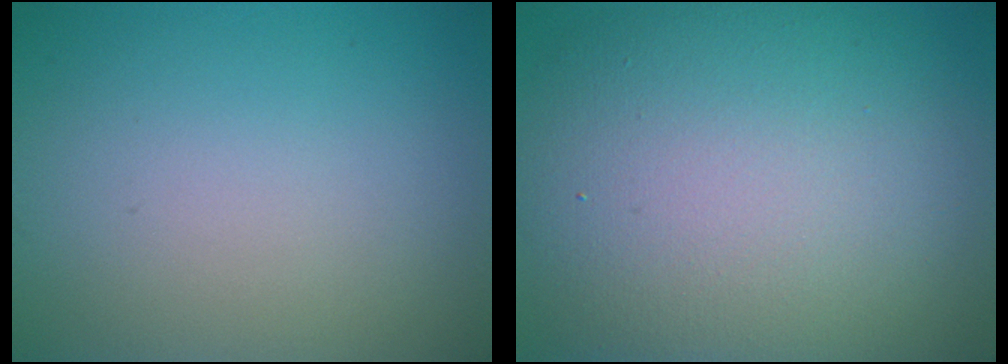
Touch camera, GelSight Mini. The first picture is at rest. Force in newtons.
{"total": 13.8, "press": 13.8, "slide": 0.8}